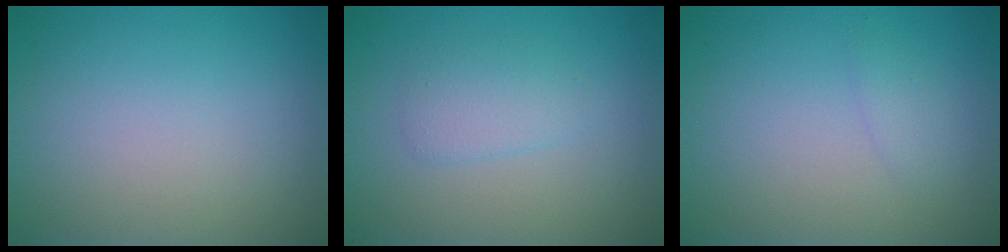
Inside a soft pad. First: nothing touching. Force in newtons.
{"total": 1.9, "press": 1.9, "slide": 0.0}
{"total": 0.9, "press": 0.9, "slide": 0.1}